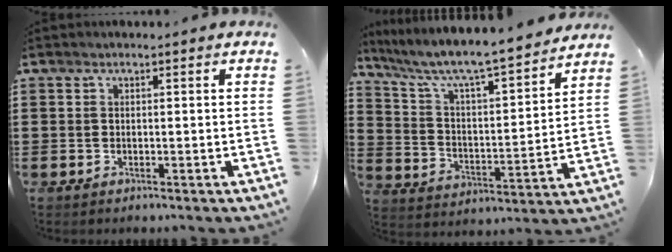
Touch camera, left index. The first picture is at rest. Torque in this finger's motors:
{"motor_torque": [1.33, -0.81, 0.46, 0.21]}